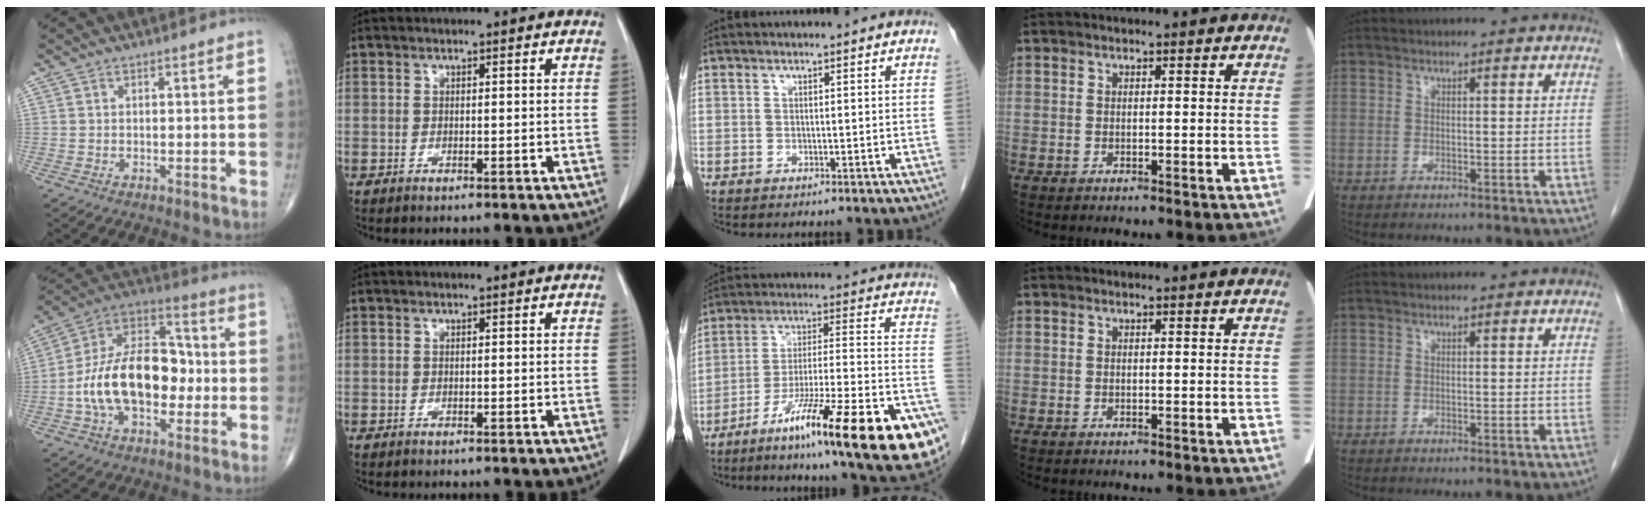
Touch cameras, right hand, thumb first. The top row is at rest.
{"thumb": {"total": 19.9, "force": [-2.6, 11.9, 15.8], "torque": [-0.260, 0.042, -0.050]}, "middle": {"total": 25.4, "force": [-14.6, 2.4, 20.6], "torque": [-0.240, -0.012, -0.234]}}